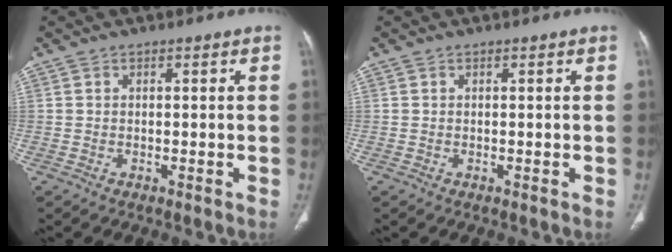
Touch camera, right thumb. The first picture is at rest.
{"total": 0.0}